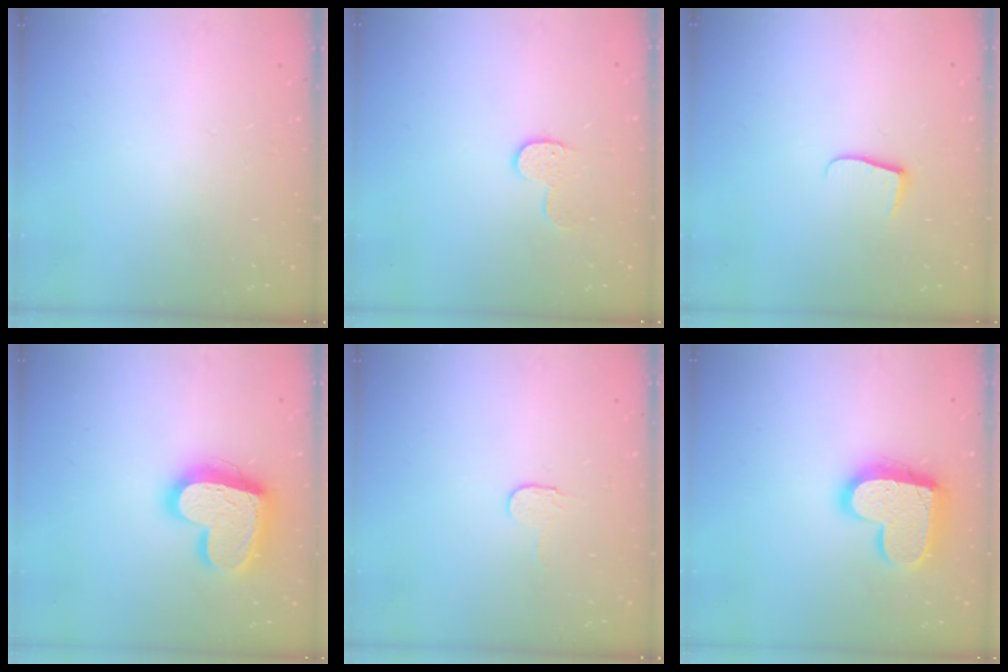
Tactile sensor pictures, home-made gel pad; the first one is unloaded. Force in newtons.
{"total": 6.9, "press": 6.9, "slide": 0.1}
{"total": 6.5, "press": 6.5, "slide": 0.6}
{"total": 19.9, "press": 19.9, "slide": 1.1}
{"total": 3.2, "press": 3.2, "slide": 0.3}
{"total": 18.3, "press": 18.3, "slide": 1.2}